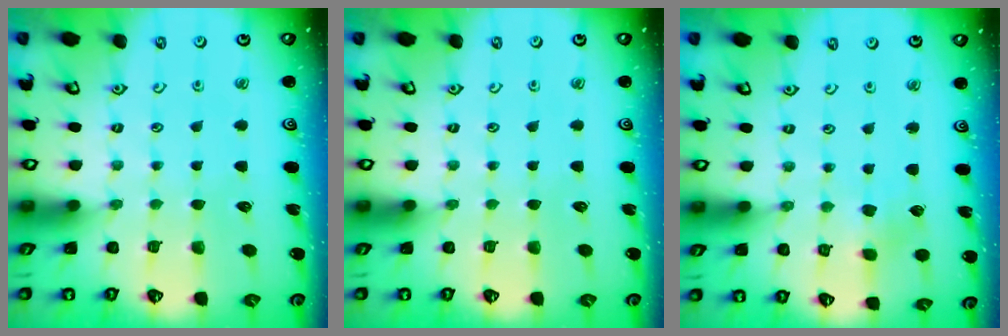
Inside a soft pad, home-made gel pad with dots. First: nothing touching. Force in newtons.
{"total": 0.0}
{"total": 1.4, "press": 1.4, "slide": 0.1}